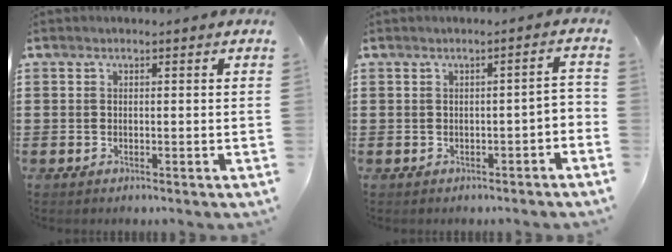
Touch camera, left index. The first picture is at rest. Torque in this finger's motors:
{"motor_torque": [0.12, 0.07, 0.05, 0.03]}